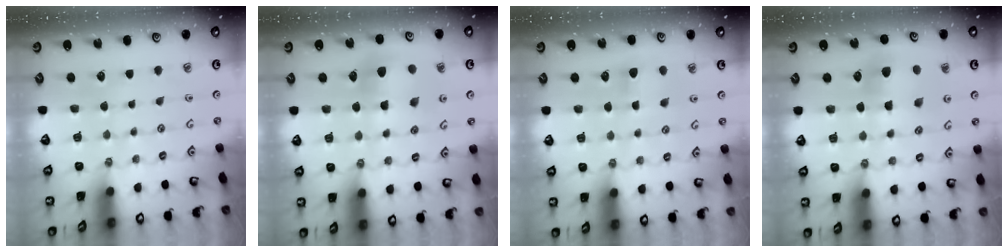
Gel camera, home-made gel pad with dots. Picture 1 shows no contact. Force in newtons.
{"total": 7.1, "press": 7.1, "slide": 0.3}
{"total": 4.9, "press": 4.9, "slide": 0.6}
{"total": 6.2, "press": 6.2, "slide": 0.6}